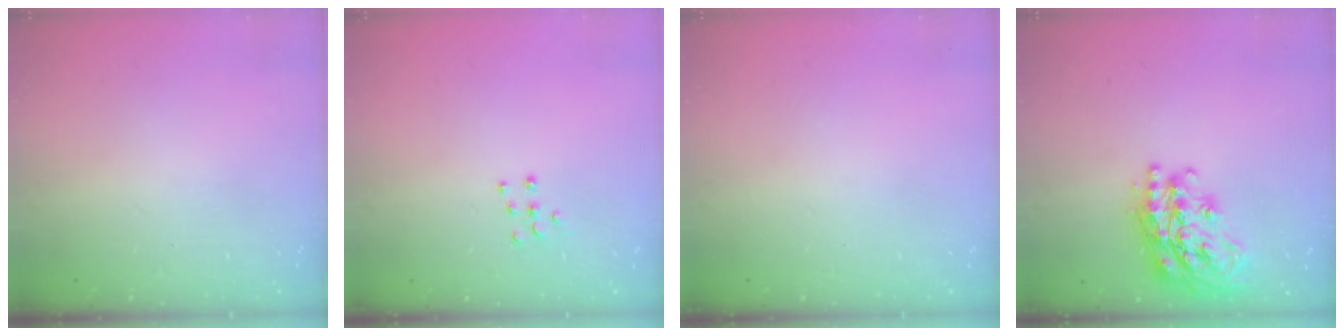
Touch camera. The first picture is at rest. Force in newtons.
{"total": 5.3, "press": 5.2, "slide": 0.4}
{"total": 0.0}
{"total": 23.5, "press": 23.4, "slide": 2.0}